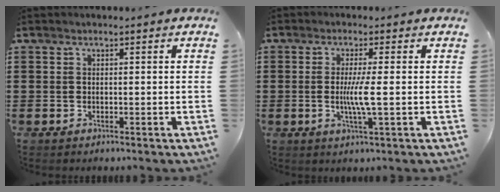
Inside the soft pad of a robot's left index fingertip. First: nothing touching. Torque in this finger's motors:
{"motor_torque": [0.82, 0.03, 0.50, 0.10]}